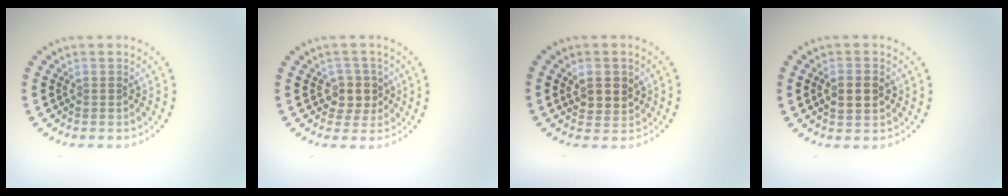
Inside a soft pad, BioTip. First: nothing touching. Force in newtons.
{"total": 2.5, "press": 2.2, "slide": 1.1}
{"total": 2.8, "press": 2.6, "slide": 0.9}
{"total": 2.7, "press": 2.7, "slide": 0.3}